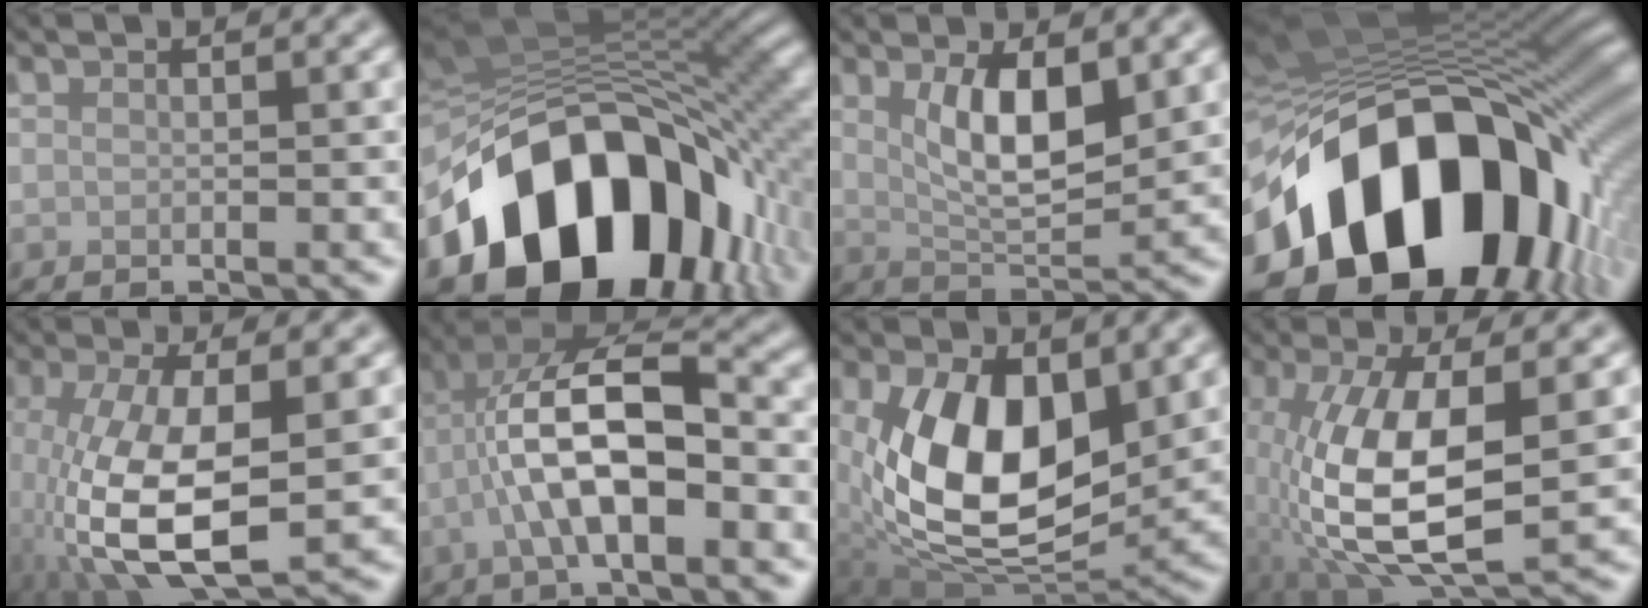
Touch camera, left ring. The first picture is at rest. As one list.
[{"total": 15.6, "force": [-6.5, 10.5, 9.4], "torque": [-0.150, -0.008, -0.107]}, {"total": 5.8, "force": [1.7, 2.1, 5.1], "torque": [-0.094, -0.006, 0.035]}, {"total": 19.9, "force": [-6.3, 13.0, 13.6], "torque": [-0.237, -0.053, -0.075]}, {"total": 9.7, "force": [-2.4, 3.6, 8.7], "torque": [-0.193, -0.012, -0.045]}, {"total": 8.3, "force": [-2.2, 3.1, 7.4], "torque": [-0.143, 0.017, -0.041]}, {"total": 12.0, "force": [1.5, 7.2, 9.5], "torque": [-0.174, -0.023, 0.035]}, {"total": 10.6, "force": [-1.2, 4.0, 9.7], "torque": [-0.210, -0.012, -0.019]}]